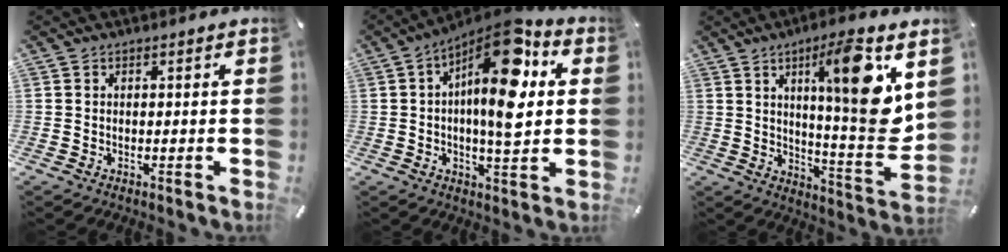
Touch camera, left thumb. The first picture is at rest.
{"total": 17.7, "force": [4.8, 6.3, 15.8], "torque": [-0.259, -0.031, 0.070]}
{"total": 16.9, "force": [7.2, 2.5, 15.1], "torque": [-0.221, -0.045, 0.100]}